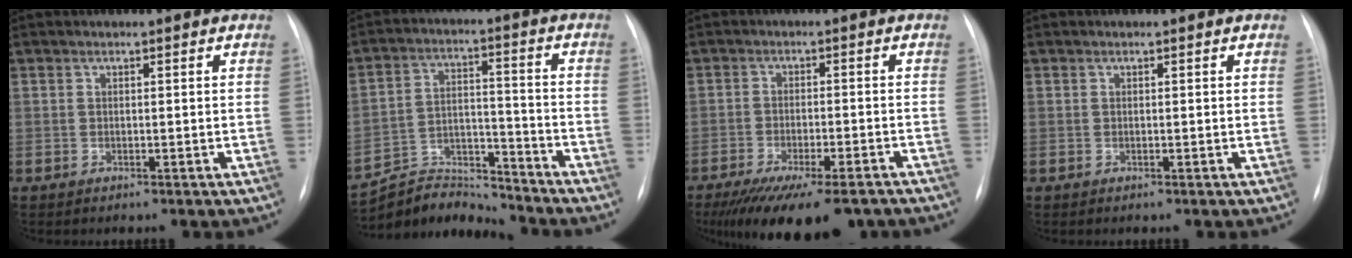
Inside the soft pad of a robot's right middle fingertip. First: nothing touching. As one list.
[{"total": 10.0, "force": [-9.9, 1.1, -1.0], "torque": [0.018, 0.033, -0.180]}, {"total": 16.5, "force": [-12.9, 4.0, 9.5], "torque": [-0.139, -0.022, -0.185]}, {"total": 0.0}]